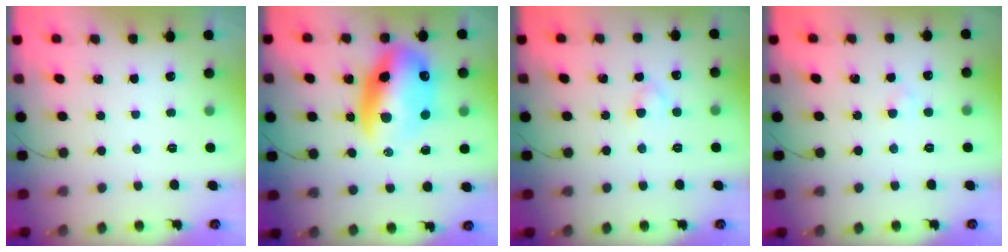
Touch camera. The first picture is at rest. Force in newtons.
{"total": 17.4, "press": 16.9, "slide": 3.9}
{"total": 2.4, "press": 2.1, "slide": 1.1}
{"total": 1.9, "press": 1.7, "slide": 0.9}